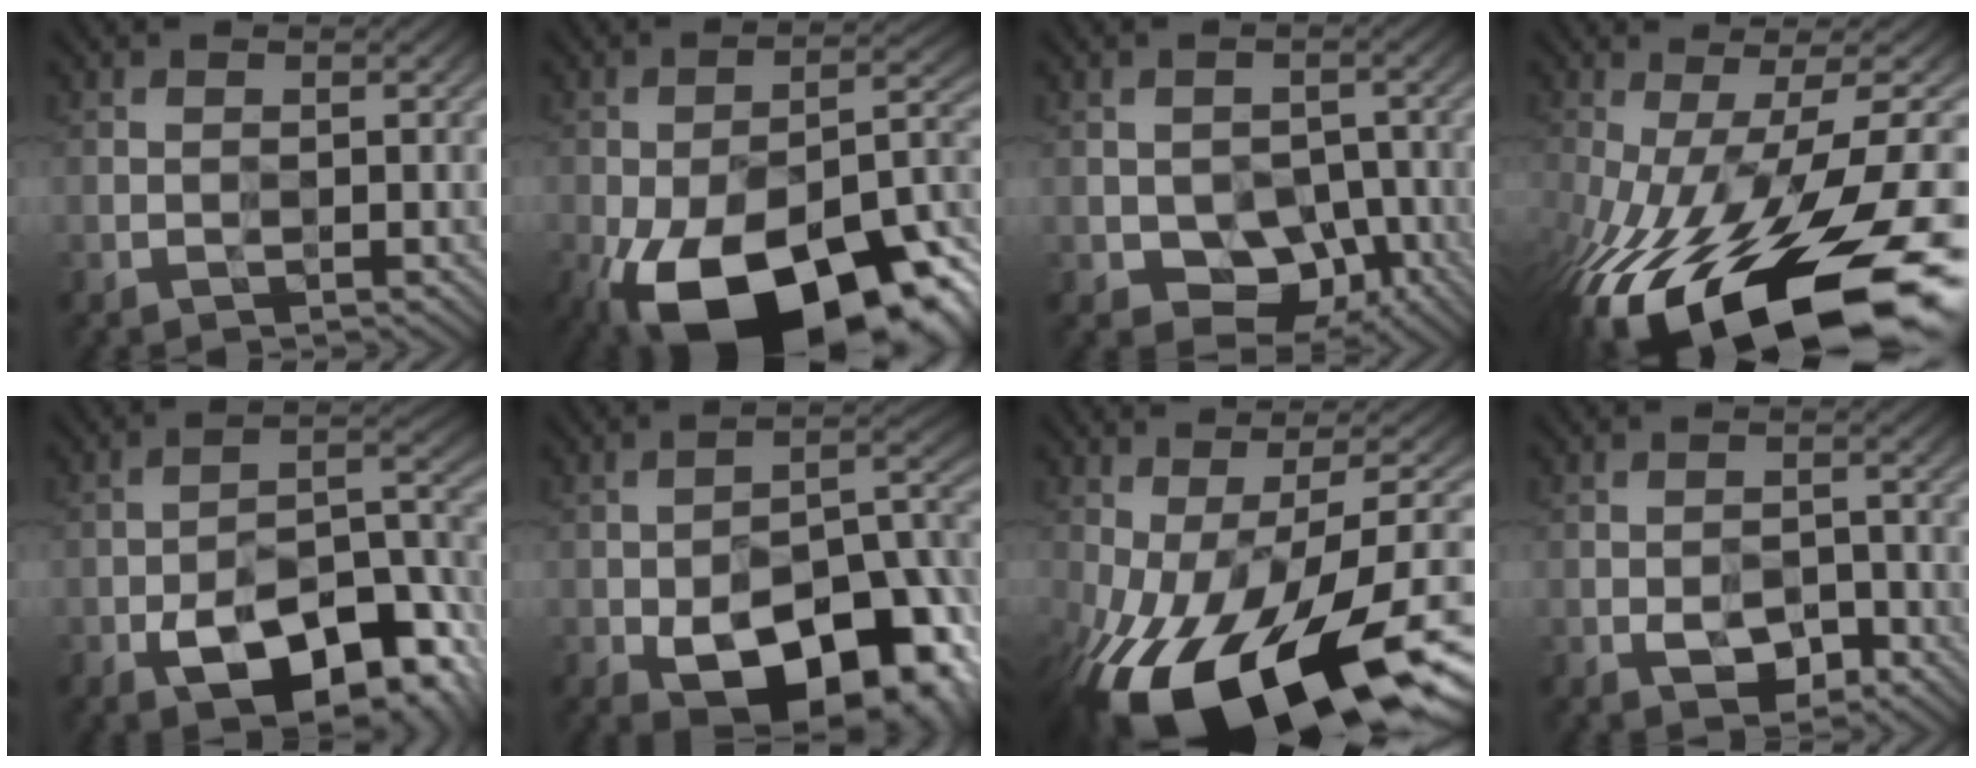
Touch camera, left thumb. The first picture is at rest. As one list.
[{"total": 20.4, "force": [-12.2, 9.2, 13.6], "torque": [-0.220, -0.042, -0.183]}, {"total": 6.1, "force": [-2.0, 4.7, 3.3], "torque": [-0.042, -0.010, -0.028]}, {"total": 18.4, "force": [-9.1, 5.0, 15.2], "torque": [-0.260, -0.031, -0.152]}, {"total": 13.0, "force": [-8.1, 5.6, 8.4], "torque": [-0.129, -0.015, -0.133]}, {"total": 17.1, "force": [-8.9, 8.3, 12.0], "torque": [-0.159, -0.015, -0.141]}, {"total": 18.8, "force": [-8.9, 7.0, 14.9], "torque": [-0.277, -0.028, -0.138]}, {"total": 2.9, "force": [-2.0, 1.6, 1.3], "torque": [-0.019, -0.003, -0.036]}]